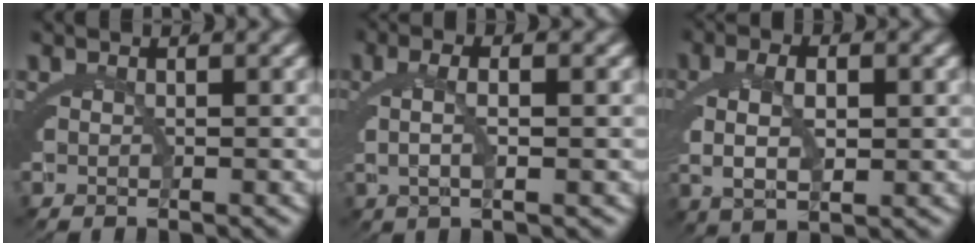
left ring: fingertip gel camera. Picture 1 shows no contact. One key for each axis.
{"total": 3.6, "fx": 0.3, "fy": 1.0, "fz": 3.4, "tx": -0.061, "ty": 0.006, "tz": 0.004}
{"total": 5.2, "fx": 0.2, "fy": 2.8, "fz": 4.4, "tx": -0.083, "ty": -0.004, "tz": 0.010}